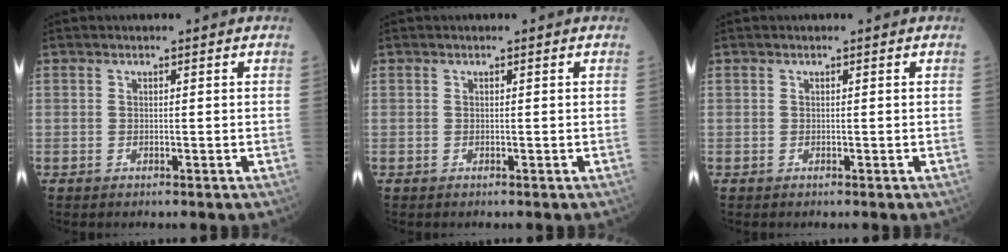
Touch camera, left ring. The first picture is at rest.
{"total": 0.0}
{"total": 0.0}